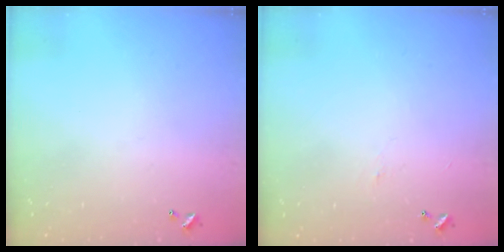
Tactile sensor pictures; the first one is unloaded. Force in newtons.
{"total": 1.8, "press": 1.7, "slide": 0.6}